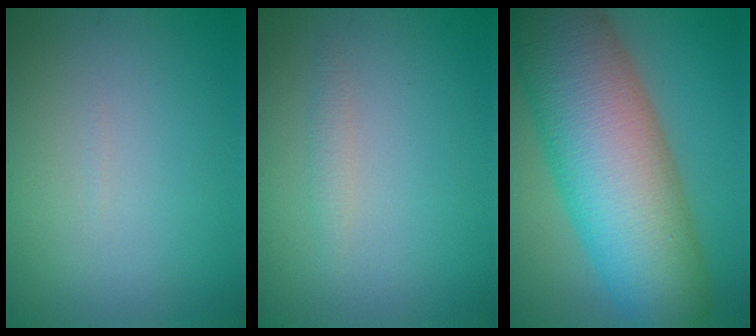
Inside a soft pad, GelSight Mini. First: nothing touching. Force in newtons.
{"total": 0.8, "press": 0.8, "slide": 0.1}
{"total": 14.3, "press": 14.3, "slide": 0.2}